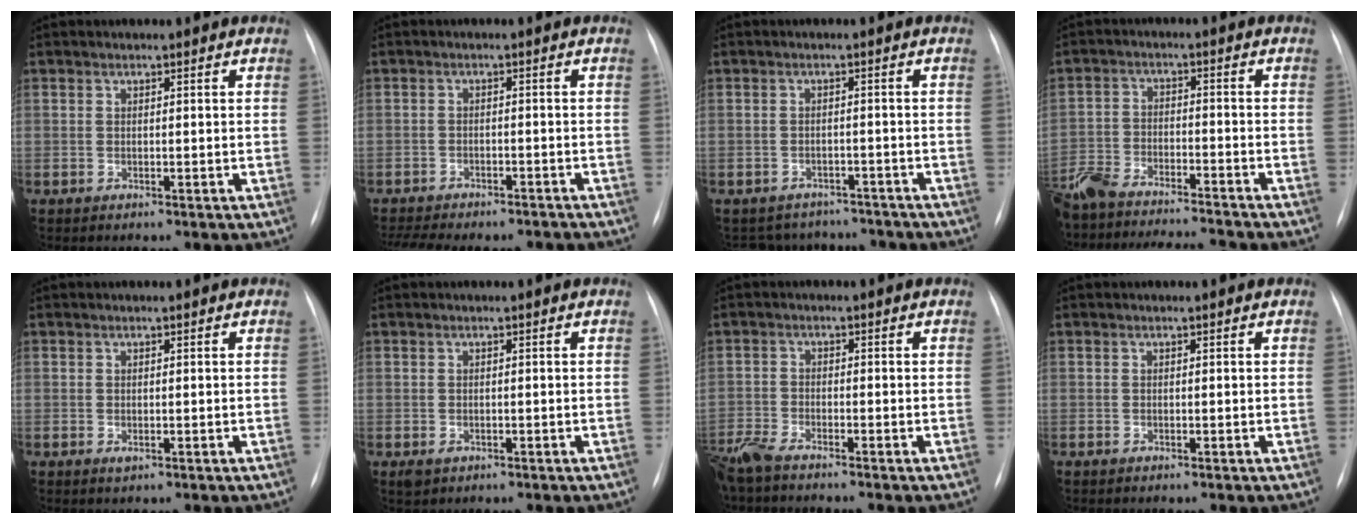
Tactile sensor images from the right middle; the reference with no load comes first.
{"total": 11.1, "force": [-9.8, 3.2, 4.1], "torque": [-0.073, 0.005, -0.128]}
{"total": 7.8, "force": [-7.1, 3.1, 0.3], "torque": [-0.001, 0.019, -0.084]}
{"total": 16.9, "force": [-15.4, 2.1, 6.7], "torque": [-0.140, -0.007, -0.245]}
{"total": 0.6, "force": [-0.1, 0.3, 0.5], "torque": [-0.009, -0.003, 0.001]}
{"total": 1.3, "force": [-0.5, 1.0, 0.6], "torque": [-0.010, 0.001, -0.002]}
{"total": 5.0, "force": [-4.5, 0.2, 2.2], "torque": [-0.044, -0.016, -0.091]}
{"total": 0.0}